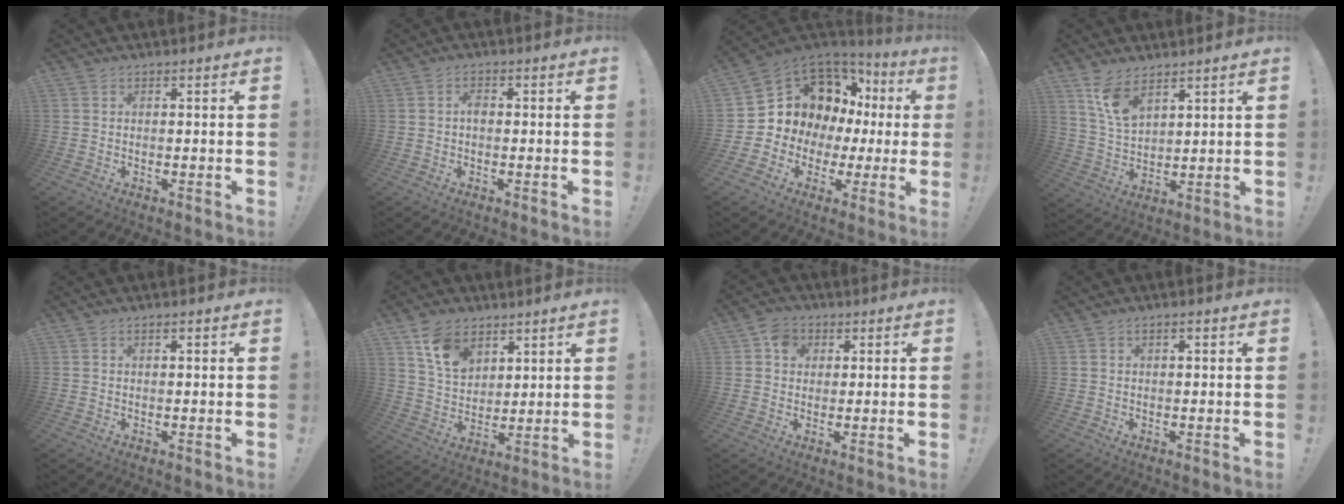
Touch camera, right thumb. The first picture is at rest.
{"total": 1.8, "force": [-0.4, 1.1, 1.3], "torque": [-0.019, 0.003, -0.010]}
{"total": 10.1, "force": [5.1, 8.0, 3.3], "torque": [-0.047, -0.059, 0.114]}
{"total": 9.3, "force": [6.5, 4.1, 5.1], "torque": [-0.097, -0.033, 0.125]}
{"total": 0.6, "force": [0.3, 0.2, 0.5], "torque": [-0.017, 0.004, 0.006]}
{"total": 11.6, "force": [6.9, 7.6, 5.3], "torque": [-0.094, -0.030, 0.136]}
{"total": 5.4, "force": [1.6, 4.5, 2.5], "torque": [-0.034, 0.007, 0.030]}
{"total": 1.0, "force": [0.3, 0.3, 0.9], "torque": [-0.025, 0.006, 0.006]}